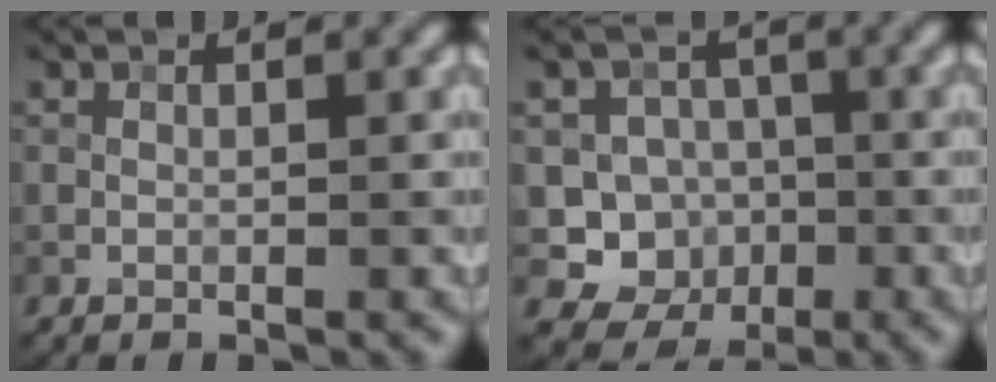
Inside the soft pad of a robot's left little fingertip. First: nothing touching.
{"total": 6.5, "force": [-1.9, 6.0, 1.8], "torque": [0.000, 0.000, -0.060]}